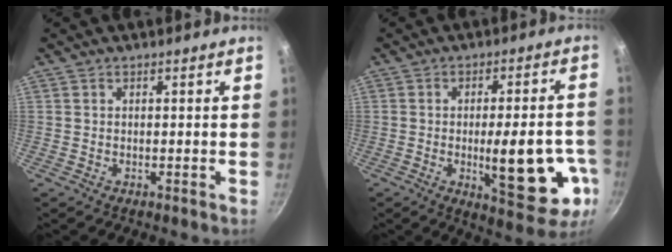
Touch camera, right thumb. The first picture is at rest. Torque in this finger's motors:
{"motor_torque": [1.95, 1.83, 1.64, 0.05, 0.14]}